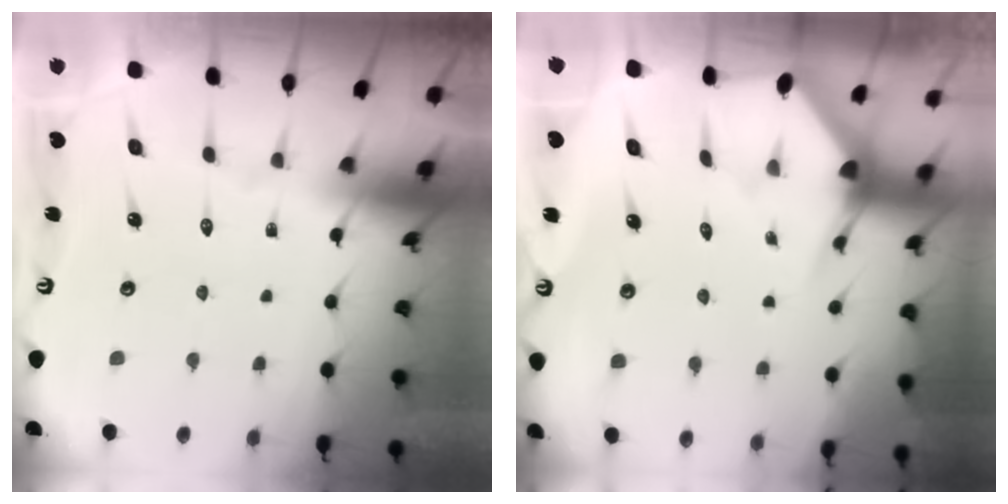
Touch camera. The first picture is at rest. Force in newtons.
{"total": 3.1, "press": 3.1, "slide": 0.3}